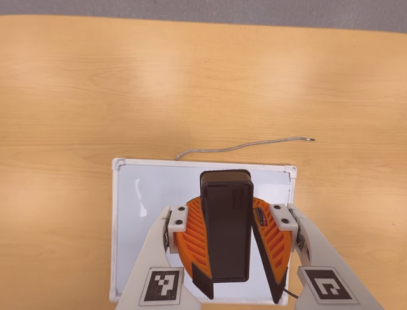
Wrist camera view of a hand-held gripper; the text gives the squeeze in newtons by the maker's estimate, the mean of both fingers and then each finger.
{"total": 10.8, "left": 10.4, "right": 11.2}